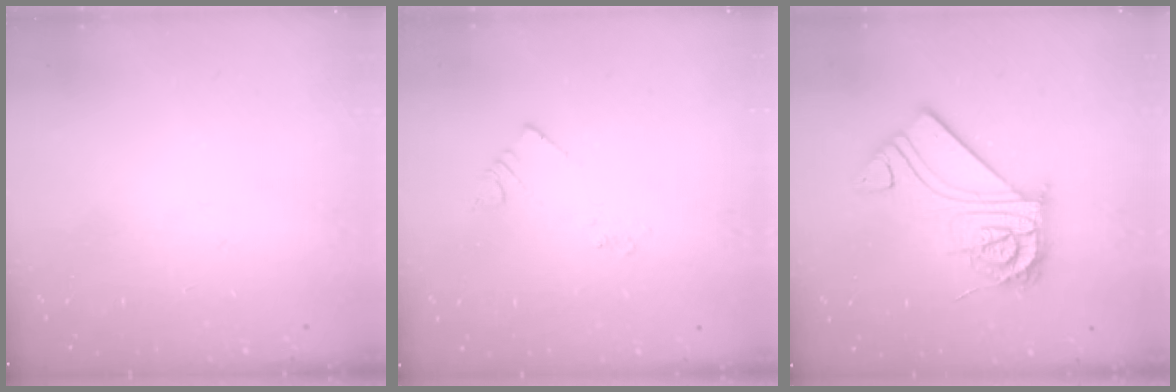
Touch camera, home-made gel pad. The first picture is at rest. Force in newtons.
{"total": 2.1, "press": 2.1, "slide": 0.3}
{"total": 15.9, "press": 15.8, "slide": 0.7}